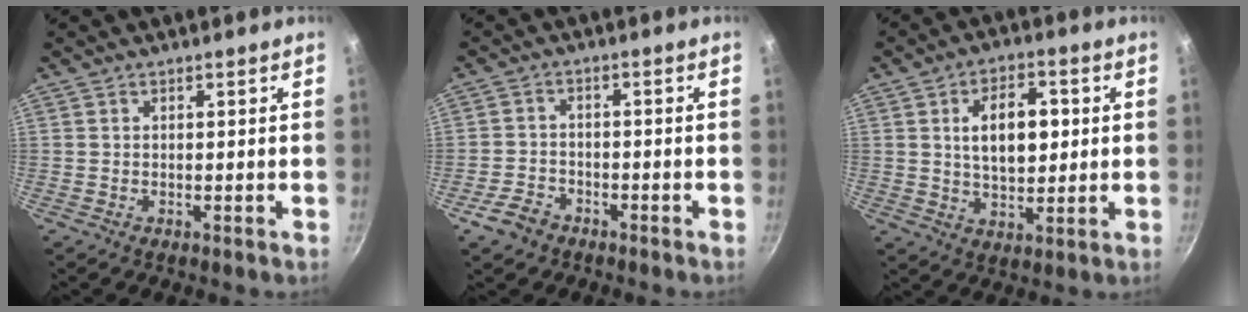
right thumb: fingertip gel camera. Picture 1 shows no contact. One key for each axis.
{"total": 4.7, "fx": -3.1, "fy": 3.1, "fz": 1.7, "tx": -0.030, "ty": 0.018, "tz": -0.053}
{"total": 10.6, "fx": 1.9, "fy": 6.1, "fz": 8.5, "tx": -0.110, "ty": -0.001, "tz": 0.032}